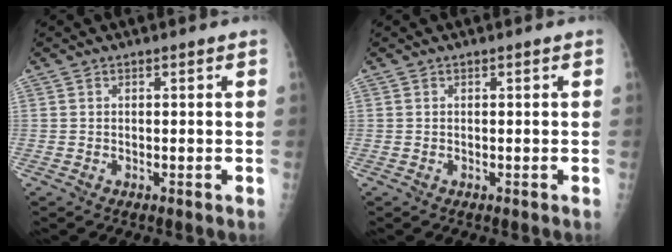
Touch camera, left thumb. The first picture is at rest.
{"total": 0.0}